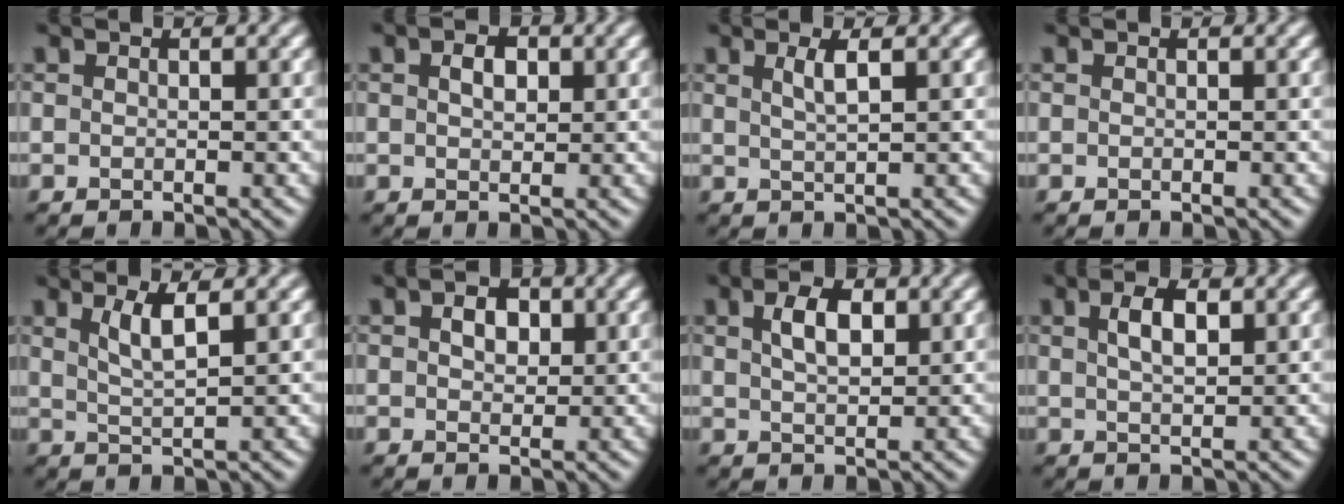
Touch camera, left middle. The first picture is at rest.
{"total": 1.9, "force": [0.6, 1.2, 1.4], "torque": [-0.024, 0.002, 0.009]}
{"total": 2.0, "force": [0.8, 0.5, 1.7], "torque": [-0.027, 0.003, 0.012]}
{"total": 0.0}
{"total": 2.7, "force": [1.3, 0.6, 2.3], "torque": [-0.043, -0.003, 0.027]}
{"total": 2.5, "force": [0.8, 1.7, 1.6], "torque": [-0.027, 0.002, 0.011]}
{"total": 3.2, "force": [1.2, 1.6, 2.5], "torque": [-0.049, 0.006, 0.025]}
{"total": 3.0, "force": [1.2, 1.2, 2.4], "torque": [-0.046, 0.006, 0.023]}